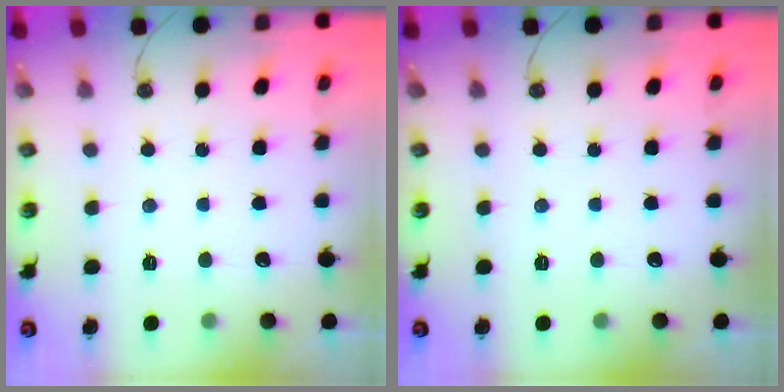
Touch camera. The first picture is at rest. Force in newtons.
{"total": 0.0}